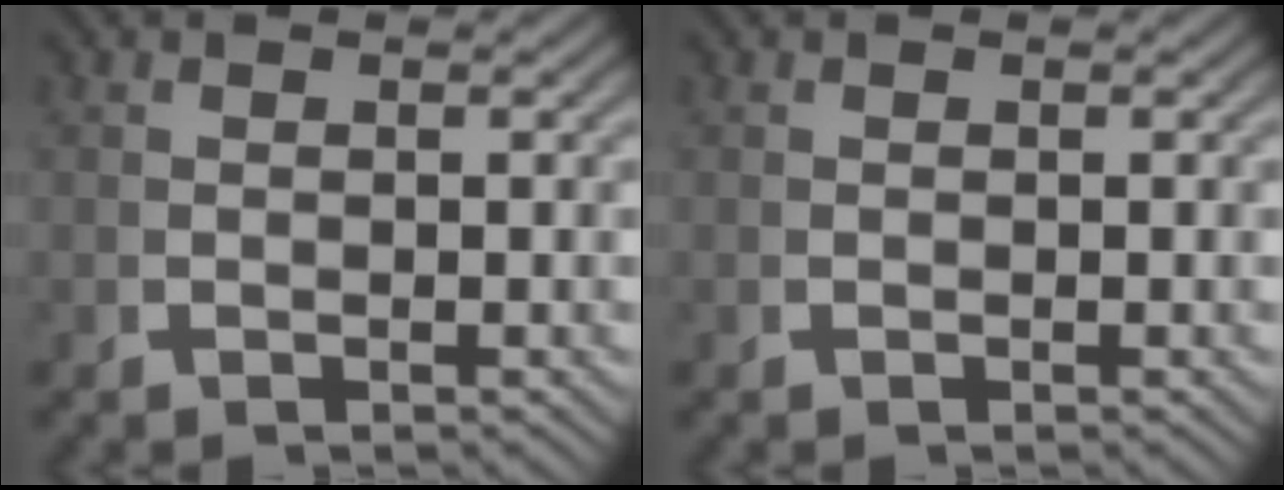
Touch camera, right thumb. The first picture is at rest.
{"total": 0.0}